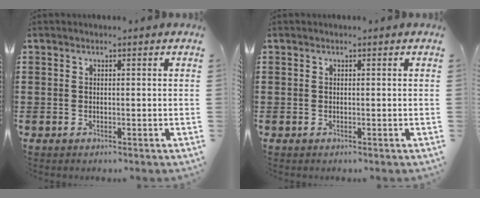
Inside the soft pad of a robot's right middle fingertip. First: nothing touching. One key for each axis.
{"total": 0.0}